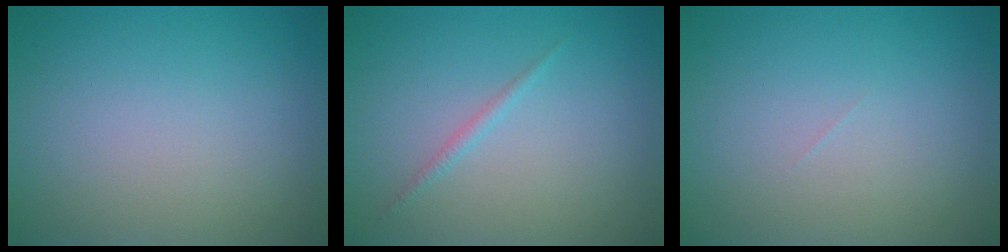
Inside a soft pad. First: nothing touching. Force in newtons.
{"total": 0.7, "press": 0.7, "slide": 0.1}
{"total": 0.0}